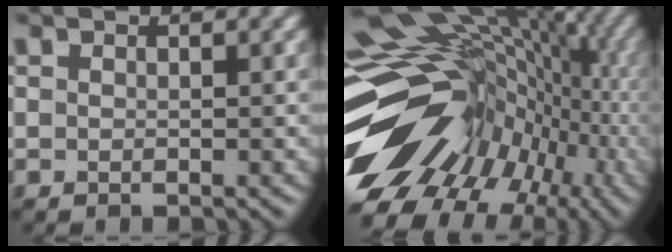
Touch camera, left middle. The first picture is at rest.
{"total": 18.0, "force": [-1.7, 12.6, 12.7], "torque": [-0.190, 0.021, -0.023]}